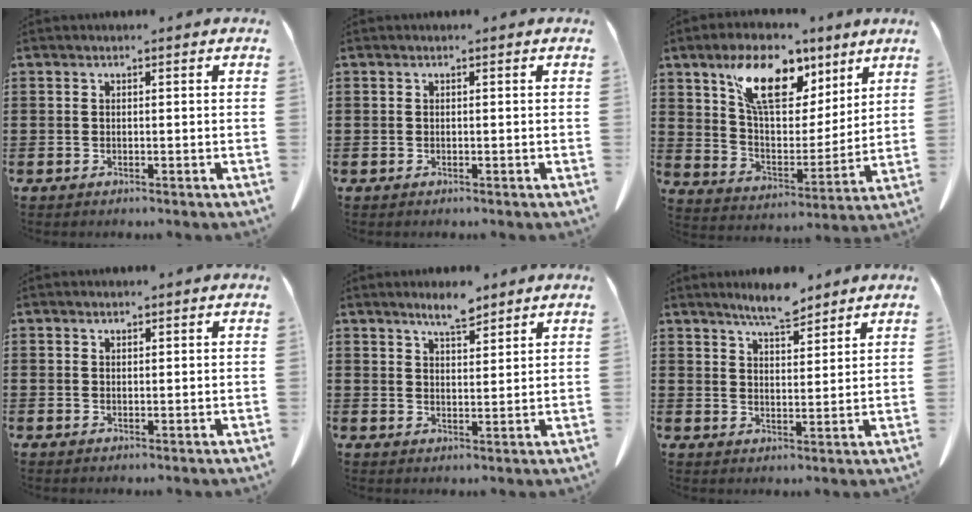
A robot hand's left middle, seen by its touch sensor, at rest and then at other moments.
{"total": 0.0}
{"total": 12.2, "force": [7.7, 6.1, 7.3], "torque": [-0.147, -0.017, 0.139]}
{"total": 0.7, "force": [0.7, 0.2, 0.2], "torque": [-0.007, -0.002, 0.015]}
{"total": 4.5, "force": [3.9, 0.9, 2.0], "torque": [-0.040, -0.012, 0.069]}
{"total": 5.4, "force": [5.0, 0.8, 1.9], "torque": [-0.049, -0.015, 0.093]}